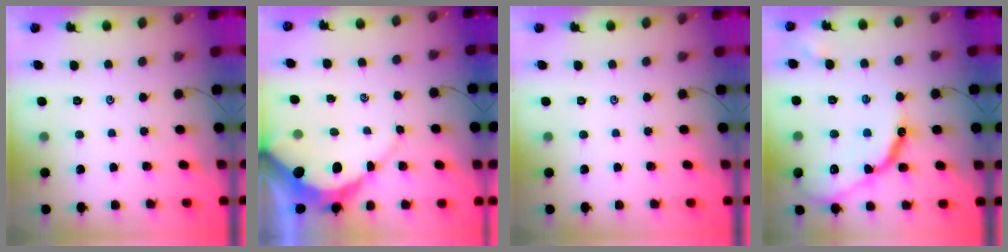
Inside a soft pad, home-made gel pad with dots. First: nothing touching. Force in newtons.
{"total": 8.5, "press": 8.4, "slide": 1.1}
{"total": 0.0}
{"total": 14.9, "press": 14.9, "slide": 0.6}